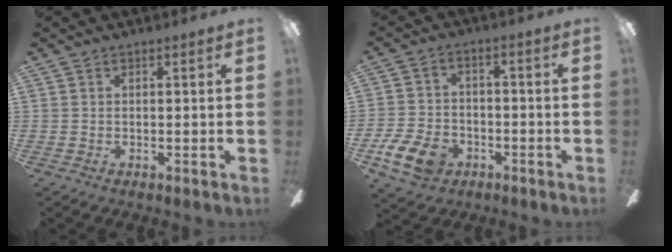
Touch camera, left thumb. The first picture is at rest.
{"total": 10.2, "force": [-5.2, 6.7, 5.7], "torque": [-0.132, 0.027, -0.095]}